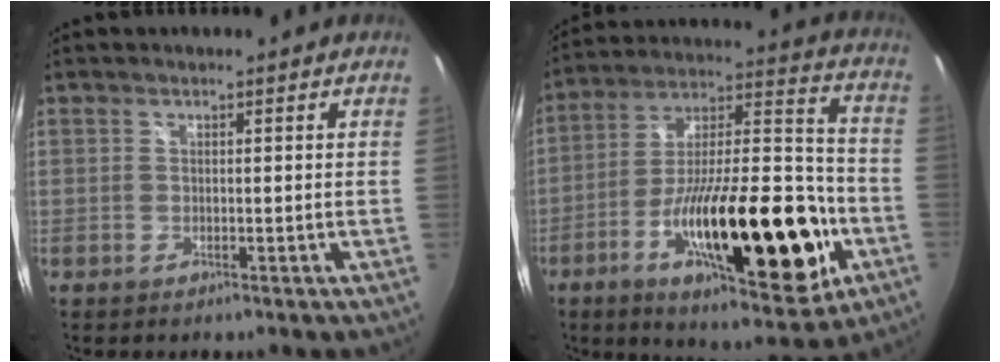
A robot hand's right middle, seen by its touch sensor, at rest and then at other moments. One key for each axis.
{"total": 28.2, "fx": -10.2, "fy": 9.0, "fz": 24.7, "tx": -0.394, "ty": -0.009, "tz": -0.157}